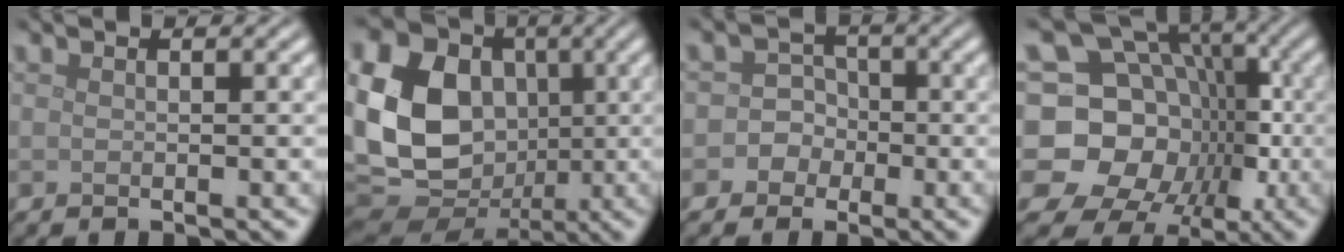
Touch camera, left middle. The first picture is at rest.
{"total": 18.1, "force": [0.8, 14.9, 10.2], "torque": [-0.238, 0.008, 0.002]}
{"total": 3.4, "force": [-1.0, 3.2, 0.5], "torque": [0.026, 0.017, -0.035]}
{"total": 17.5, "force": [-3.2, 15.5, 7.3], "torque": [-0.134, 0.011, -0.078]}